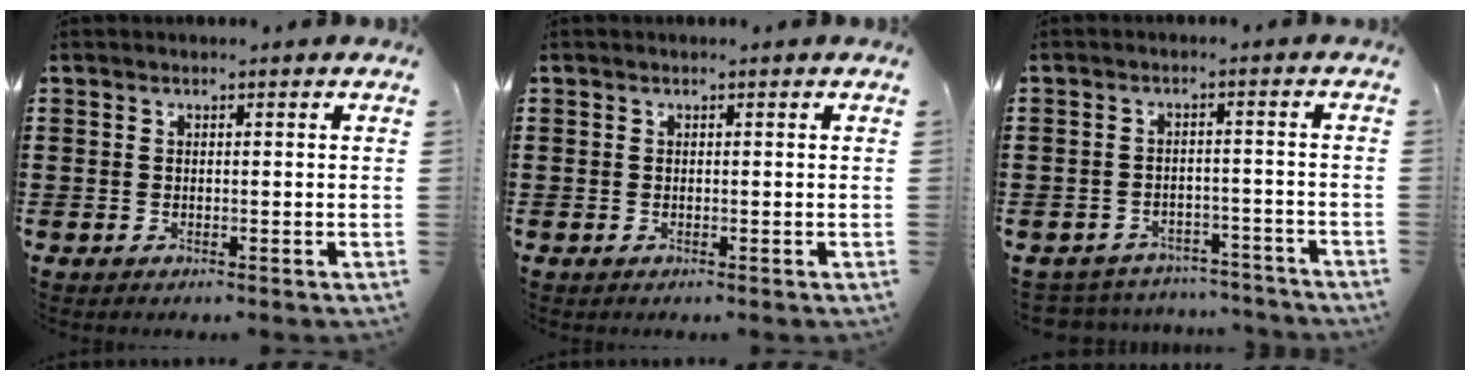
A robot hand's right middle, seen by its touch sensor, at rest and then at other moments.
{"total": 0.0}
{"total": 3.4, "force": [-3.4, 0.4, -0.2], "torque": [-0.006, 0.000, -0.073]}